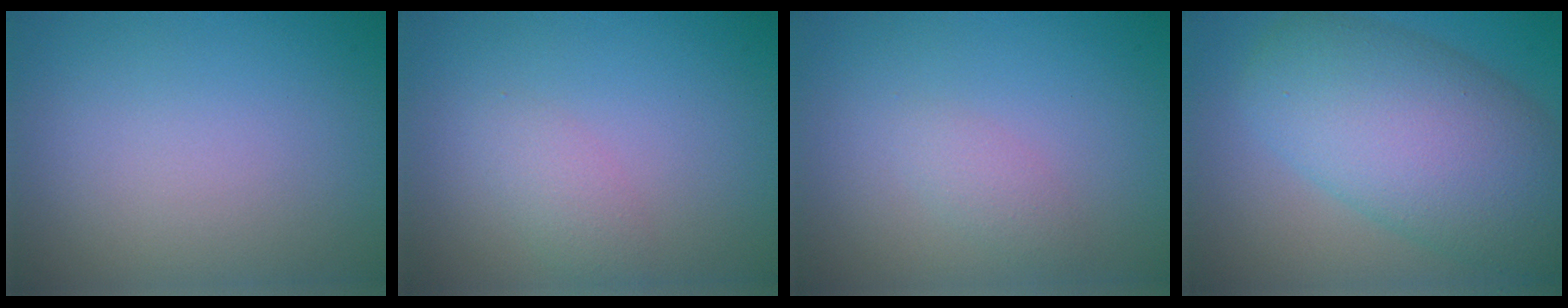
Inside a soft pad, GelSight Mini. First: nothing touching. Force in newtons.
{"total": 1.5, "press": 1.5, "slide": 0.1}
{"total": 1.2, "press": 1.2, "slide": 0.1}
{"total": 10.6, "press": 10.6, "slide": 0.4}